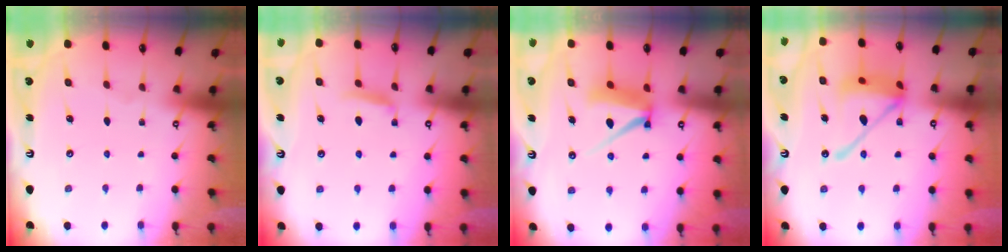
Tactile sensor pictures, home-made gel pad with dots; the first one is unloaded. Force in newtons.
{"total": 6.5, "press": 6.5, "slide": 1.0}
{"total": 8.2, "press": 8.1, "slide": 0.9}
{"total": 15.5, "press": 15.4, "slide": 1.6}